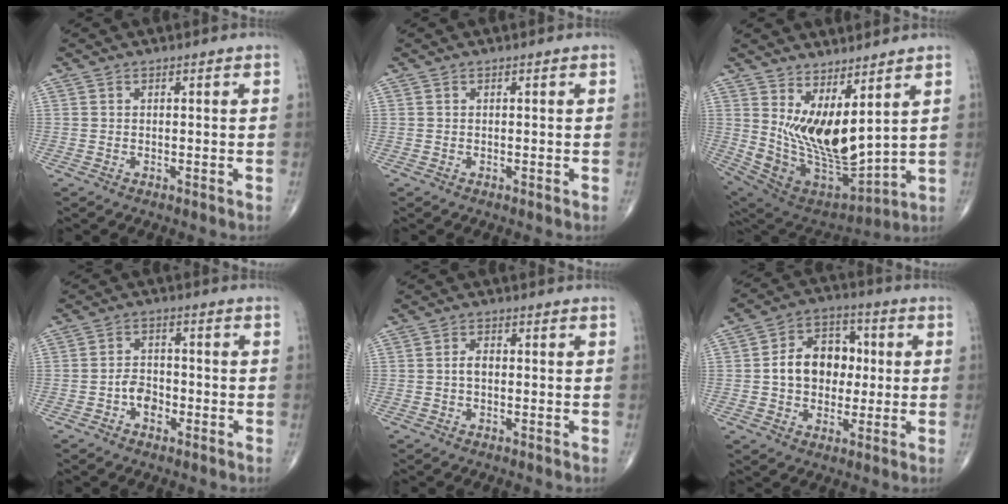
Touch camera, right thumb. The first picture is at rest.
{"total": 0.0}
{"total": 16.9, "force": [5.6, 7.5, 14.1], "torque": [-0.232, -0.065, 0.131]}
{"total": 4.3, "force": [-1.9, 3.0, 2.5], "torque": [-0.024, 0.019, -0.039]}
{"total": 1.9, "force": [-0.3, 1.1, 1.5], "torque": [-0.023, 0.005, -0.008]}
{"total": 11.9, "force": [0.3, 9.1, 7.7], "torque": [-0.082, 0.024, -0.001]}